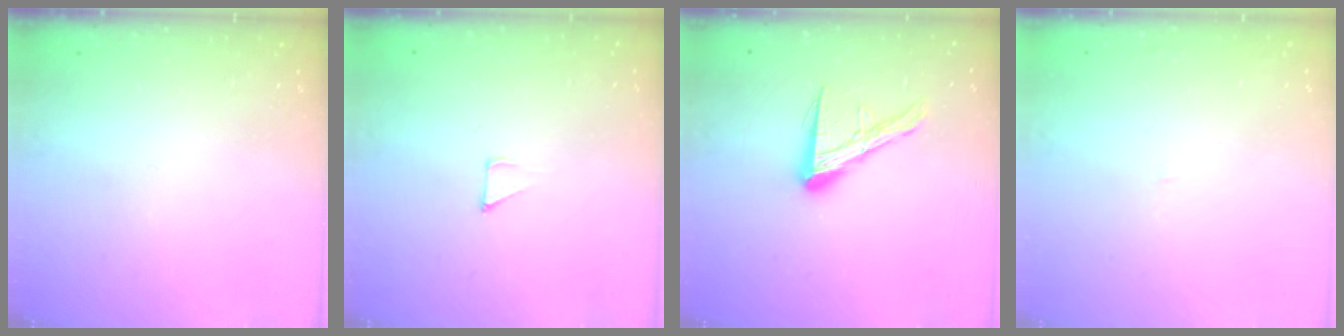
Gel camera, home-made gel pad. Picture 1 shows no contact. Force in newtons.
{"total": 2.8, "press": 2.8, "slide": 0.2}
{"total": 12.0, "press": 12.0, "slide": 0.9}
{"total": 0.9, "press": 0.9, "slide": 0.1}